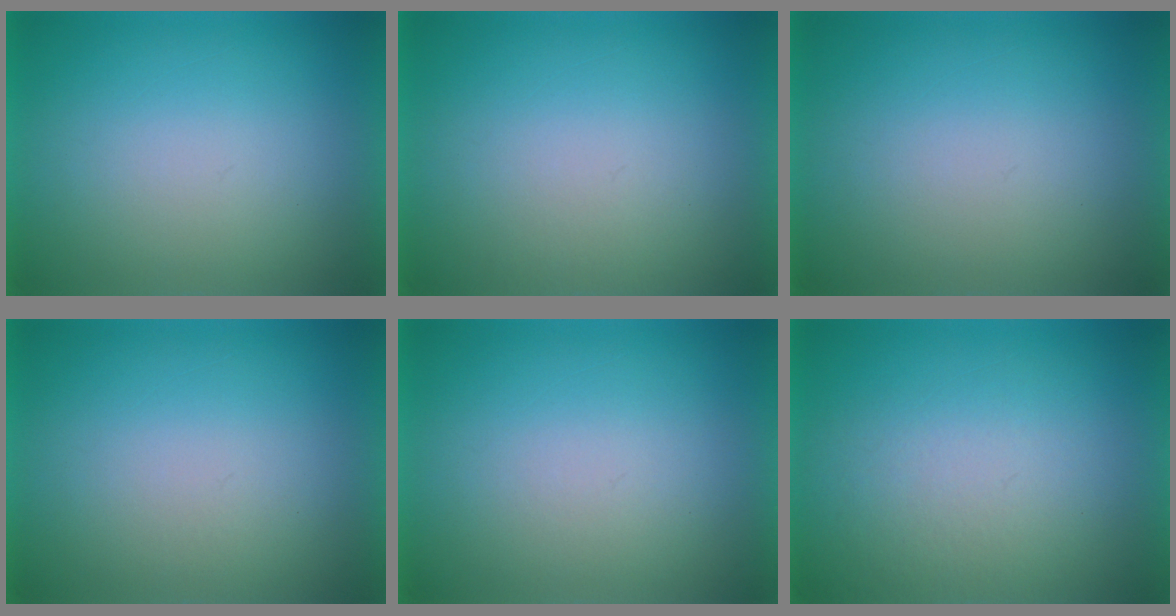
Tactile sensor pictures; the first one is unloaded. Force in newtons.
{"total": 1.1}
{"total": 0.0}
{"total": 1.2}
{"total": 1.1}
{"total": 4.6}